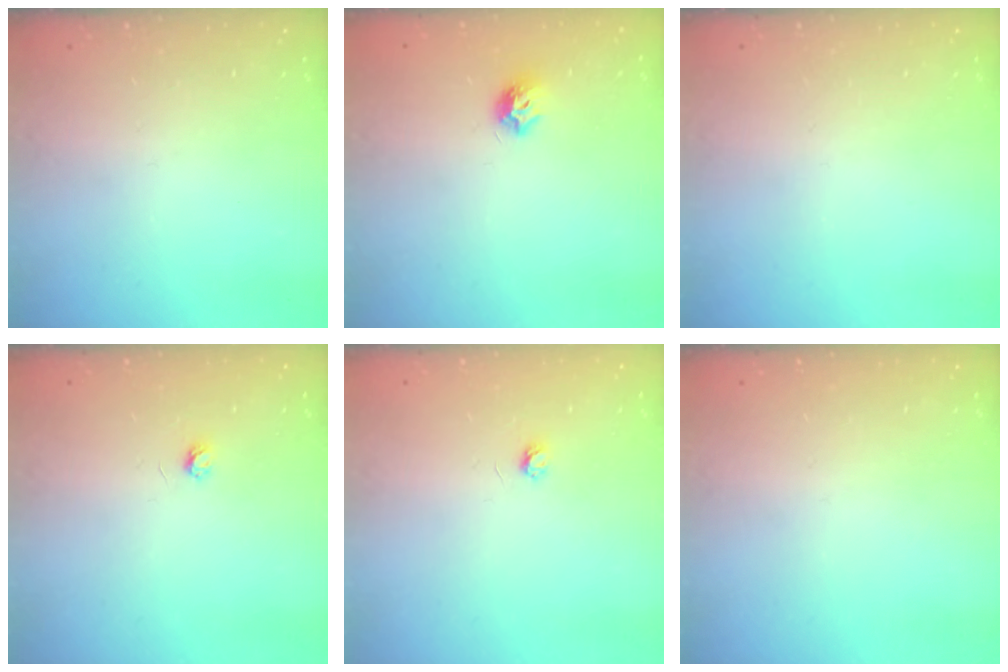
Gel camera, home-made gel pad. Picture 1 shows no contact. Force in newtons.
{"total": 7.1, "press": 7.1, "slide": 0.2}
{"total": 0.0}
{"total": 2.9, "press": 2.9, "slide": 0.3}
{"total": 2.9, "press": 2.9, "slide": 0.3}
{"total": 0.0}